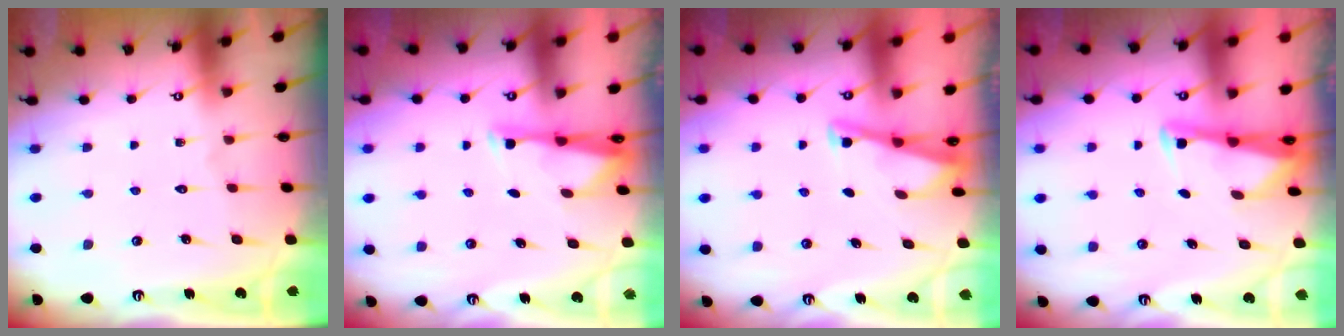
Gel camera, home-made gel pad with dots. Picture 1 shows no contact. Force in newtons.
{"total": 2.9, "press": 2.9, "slide": 0.5}
{"total": 2.9, "press": 2.9, "slide": 0.3}
{"total": 2.7, "press": 2.7, "slide": 0.3}